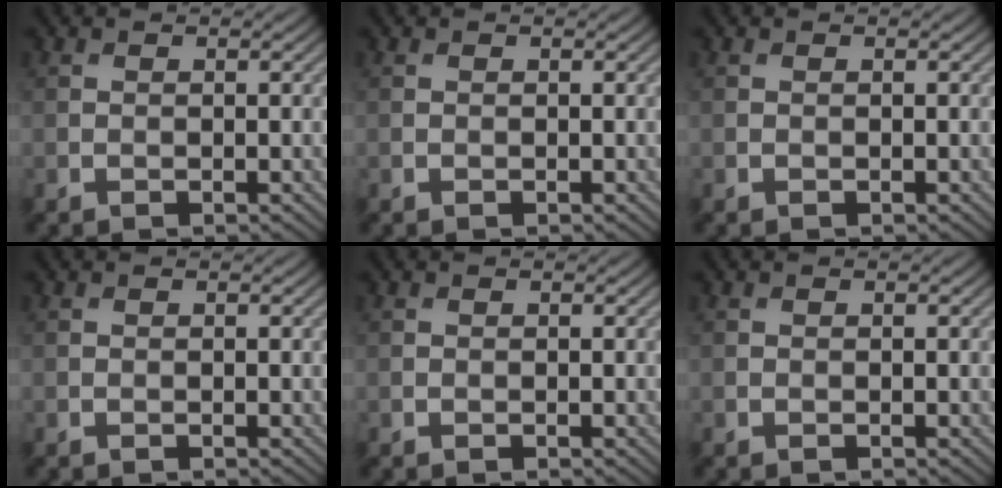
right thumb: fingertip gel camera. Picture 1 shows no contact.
{"total": 0.0}
{"total": 0.0}
{"total": 0.0}
{"total": 0.0}
{"total": 0.0}